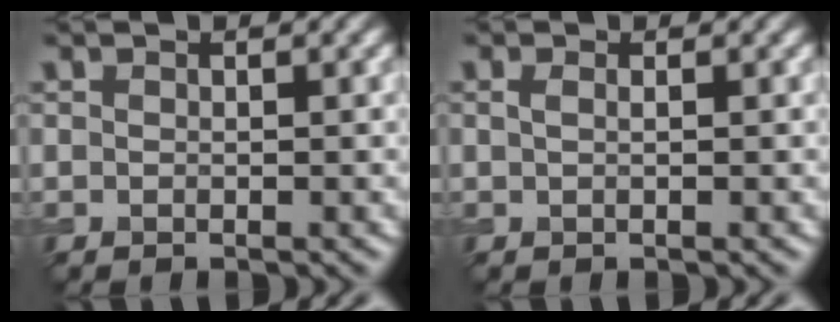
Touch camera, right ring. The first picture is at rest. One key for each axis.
{"total": 0.8, "fx": 0.4, "fy": 0.3, "fz": 0.6, "tx": -0.011, "ty": -0.004, "tz": 0.004}